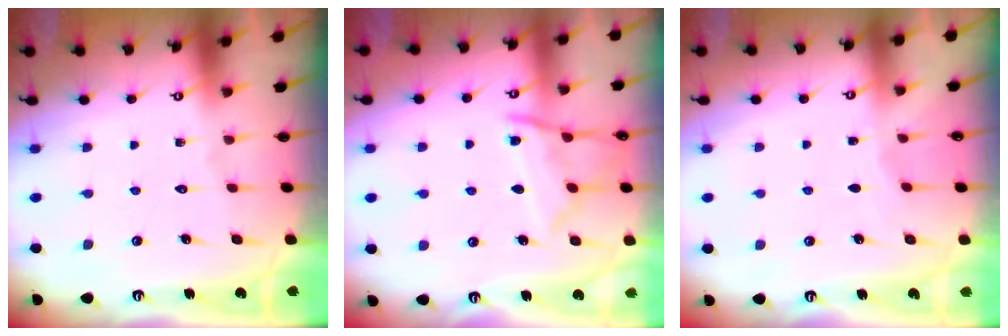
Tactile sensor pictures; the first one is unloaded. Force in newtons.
{"total": 10.8, "press": 10.7, "slide": 1.1}
{"total": 1.5, "press": 1.5, "slide": 0.3}